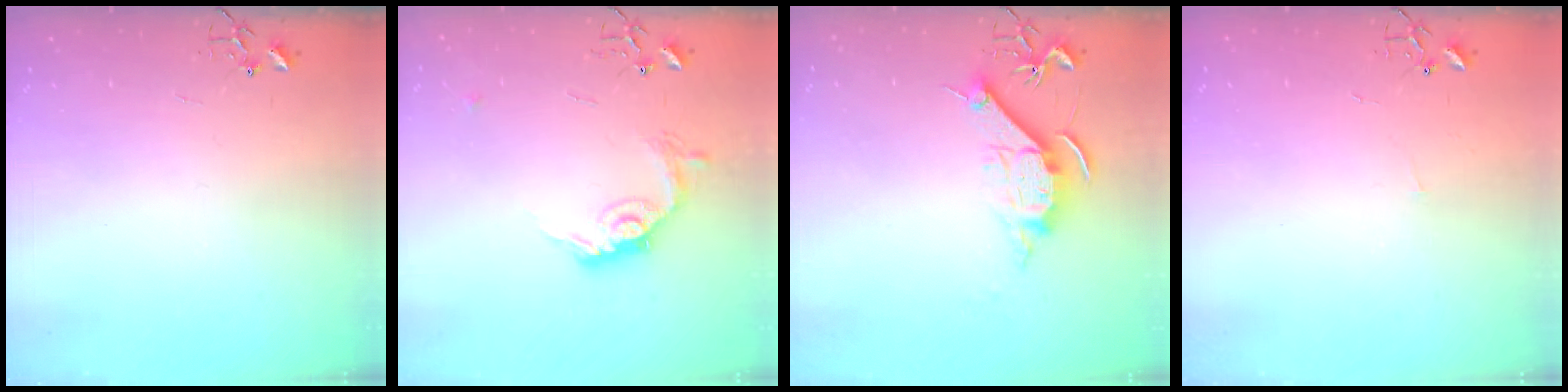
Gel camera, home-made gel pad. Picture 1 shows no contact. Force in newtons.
{"total": 12.9, "press": 12.9, "slide": 0.2}
{"total": 11.2, "press": 11.2, "slide": 0.1}
{"total": 2.3, "press": 2.3, "slide": 0.4}